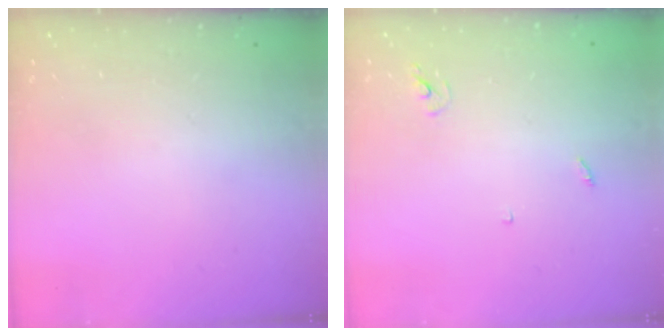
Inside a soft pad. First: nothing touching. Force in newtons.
{"total": 2.4, "press": 2.4, "slide": 0.2}